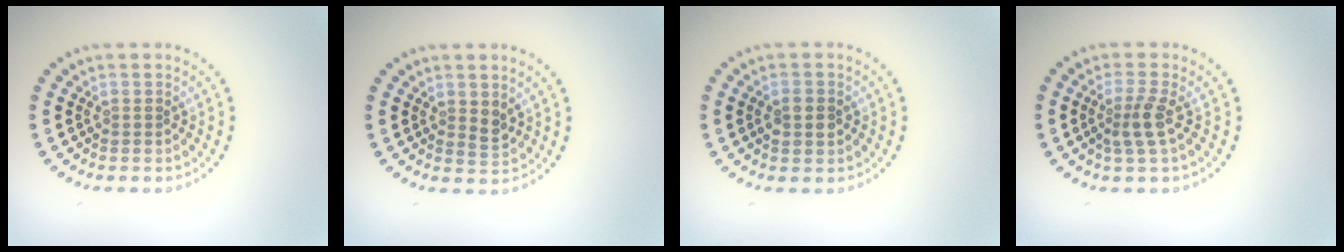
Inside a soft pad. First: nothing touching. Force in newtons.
{"total": 1.2, "press": 1.0, "slide": 0.6}
{"total": 2.2, "press": 2.2, "slide": 0.0}
{"total": 2.3, "press": 1.7, "slide": 1.5}